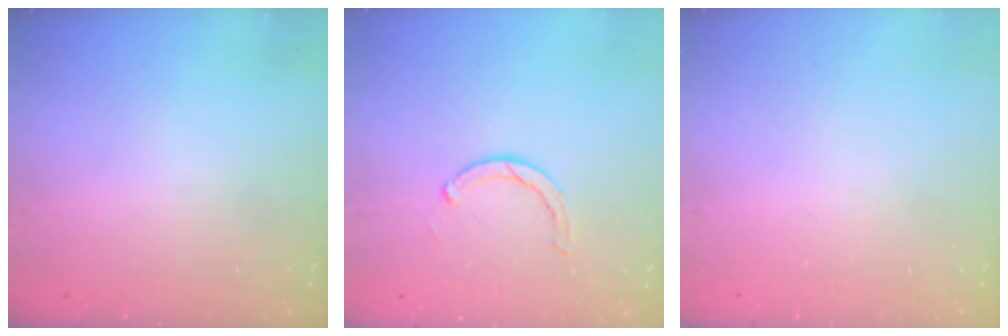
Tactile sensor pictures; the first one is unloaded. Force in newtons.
{"total": 2.8, "press": 2.8, "slide": 0.2}
{"total": 0.0}